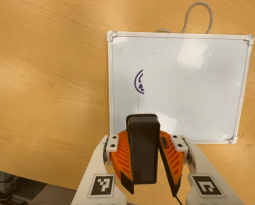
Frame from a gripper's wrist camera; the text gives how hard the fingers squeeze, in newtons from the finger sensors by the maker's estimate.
{"total": 9.1, "left": 9.2, "right": 9.0}